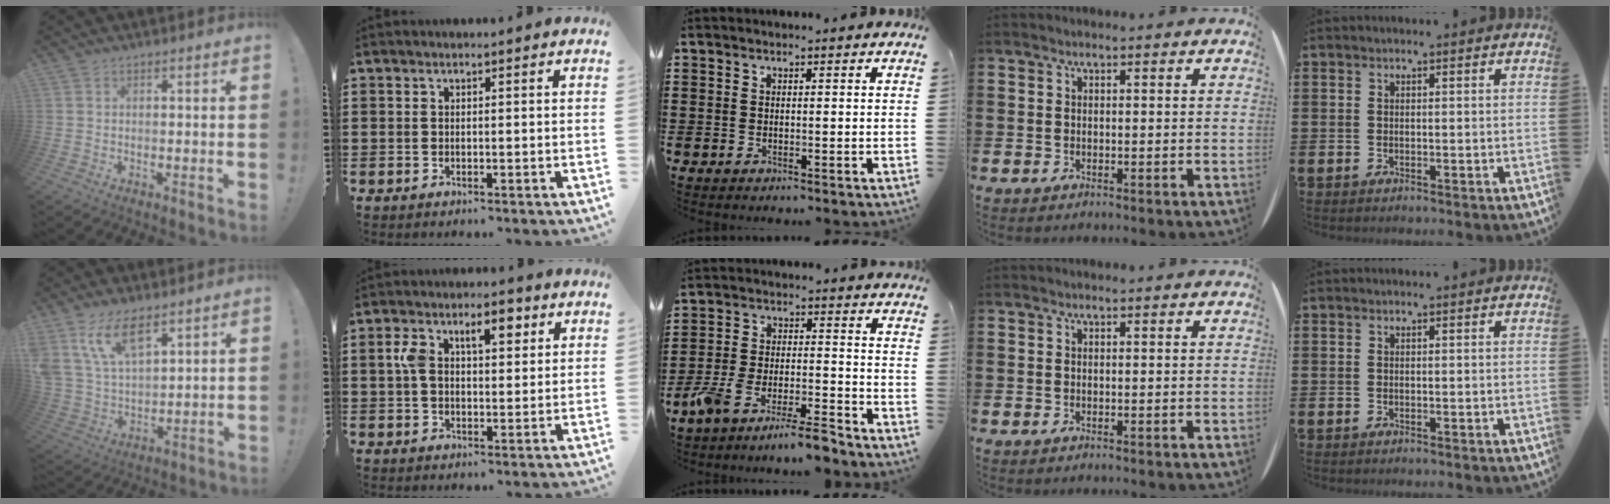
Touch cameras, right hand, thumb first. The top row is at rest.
{"thumb": {"total": 13.3, "force": [8.5, 6.2, 8.1], "torque": [-0.176, -0.042, 0.159]}, "index": {"total": 6.8, "force": [2.4, 3.6, 5.3], "torque": [-0.092, 0.007, 0.033]}, "middle": {"total": 7.4, "force": [-7.0, 0.1, 2.5], "torque": [-0.061, -0.002, -0.139]}}